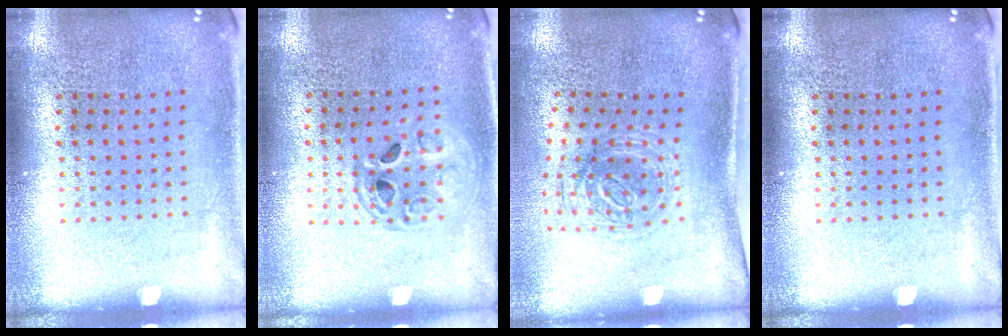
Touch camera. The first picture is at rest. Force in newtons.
{"total": 1.5, "press": 1.3, "slide": 0.7}
{"total": 1.1, "press": 1.0, "slide": 0.4}
{"total": 0.0}